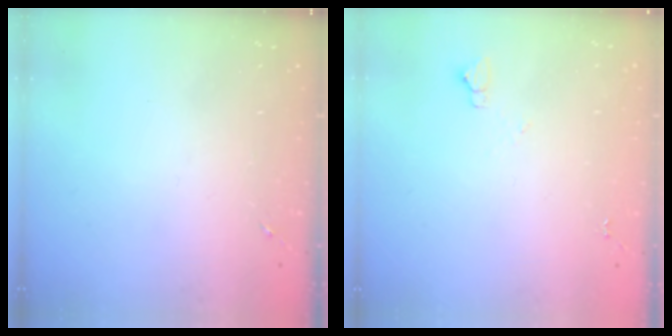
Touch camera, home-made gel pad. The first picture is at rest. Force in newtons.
{"total": 3.5, "press": 3.5, "slide": 0.4}